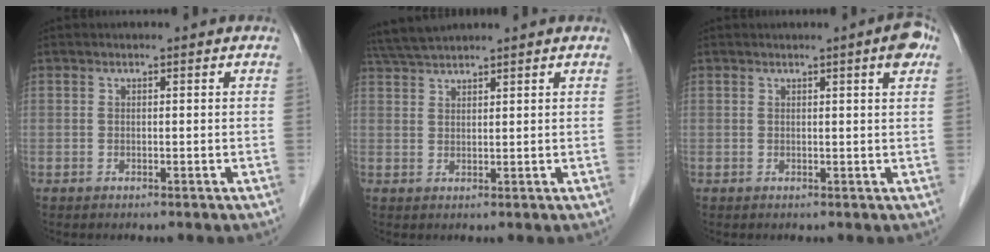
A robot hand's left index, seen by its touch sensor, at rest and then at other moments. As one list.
[{"total": 5.4, "force": [5.1, 0.1, 1.8], "torque": [-0.038, 0.033, 0.098]}, {"total": 2.8, "force": [1.5, 0.1, 2.4], "torque": [-0.030, -0.002, 0.015]}]